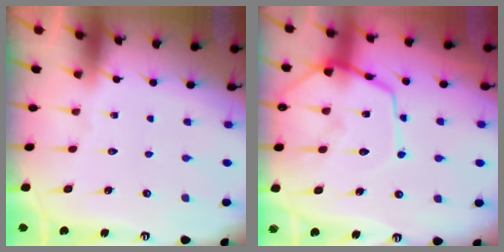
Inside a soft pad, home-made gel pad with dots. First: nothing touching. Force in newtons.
{"total": 13.2, "press": 13.1, "slide": 1.3}